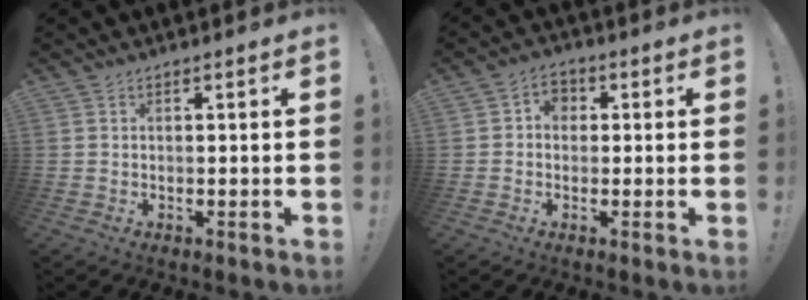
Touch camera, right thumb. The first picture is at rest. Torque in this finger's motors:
{"motor_torque": [0.00, 0.00, 0.00, 0.02, 0.00]}